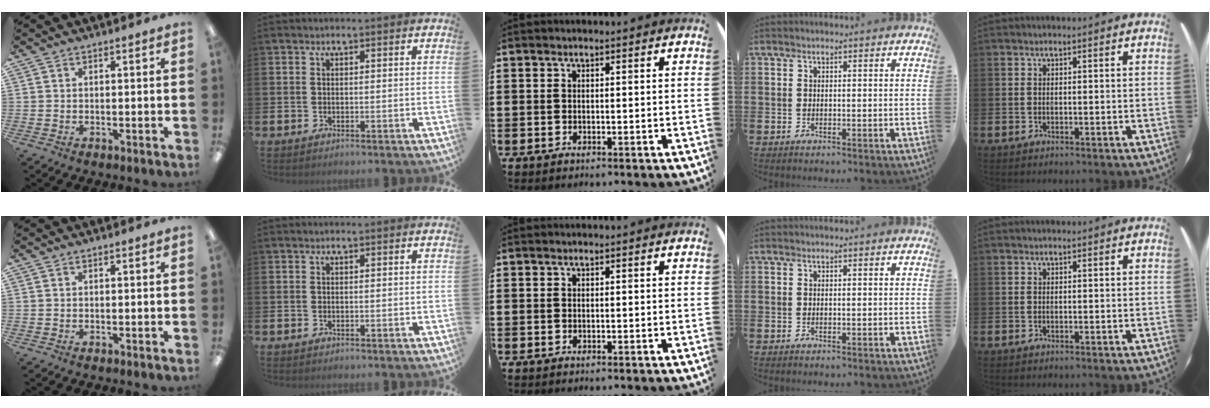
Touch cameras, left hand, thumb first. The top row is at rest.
{}